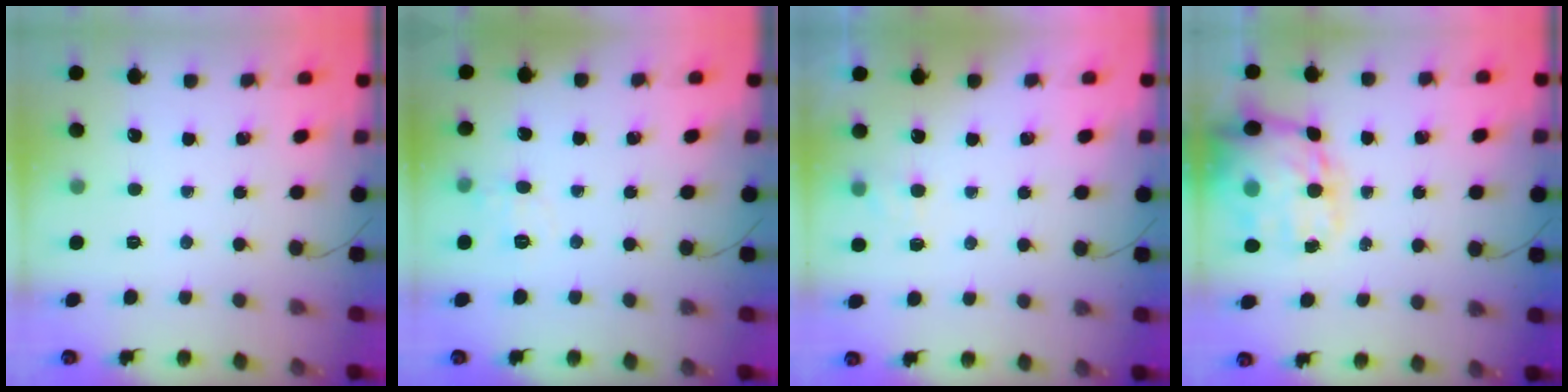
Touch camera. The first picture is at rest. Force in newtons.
{"total": 6.2, "press": 6.0, "slide": 1.6}
{"total": 5.6, "press": 5.5, "slide": 1.3}
{"total": 20.1, "press": 19.6, "slide": 4.7}